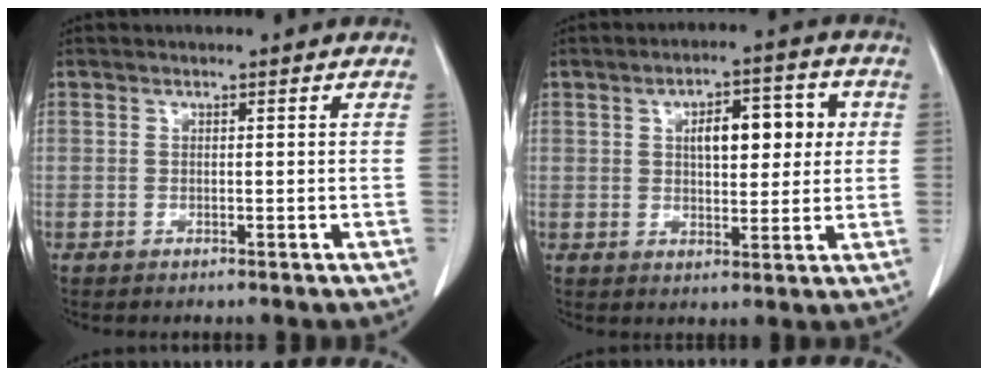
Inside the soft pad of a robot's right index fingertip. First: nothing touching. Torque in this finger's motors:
{"motor_torque": [0.56, 0.36, 0.36, 0.09]}